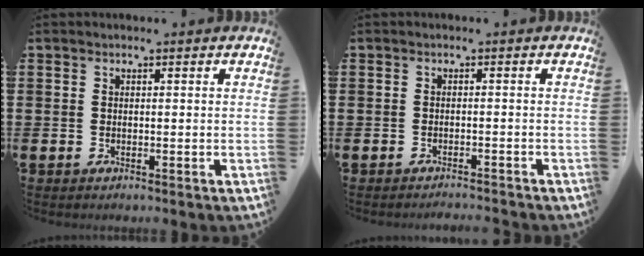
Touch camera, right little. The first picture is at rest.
{"total": 1.0, "force": [-0.9, -0.2, 0.0], "torque": [0.000, 0.001, -0.020]}